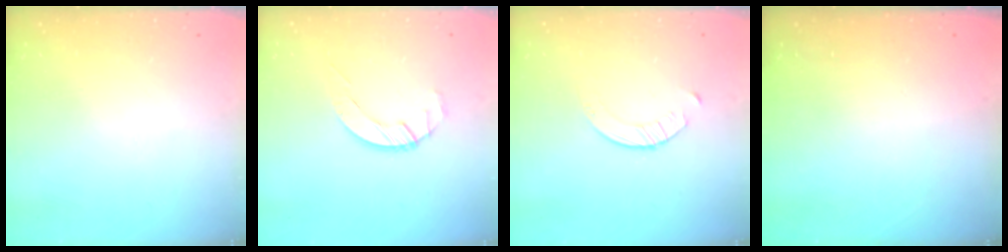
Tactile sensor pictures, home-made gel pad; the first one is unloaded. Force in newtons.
{"total": 2.7, "press": 2.7, "slide": 0.3}
{"total": 2.1, "press": 2.0, "slide": 0.3}
{"total": 0.0}